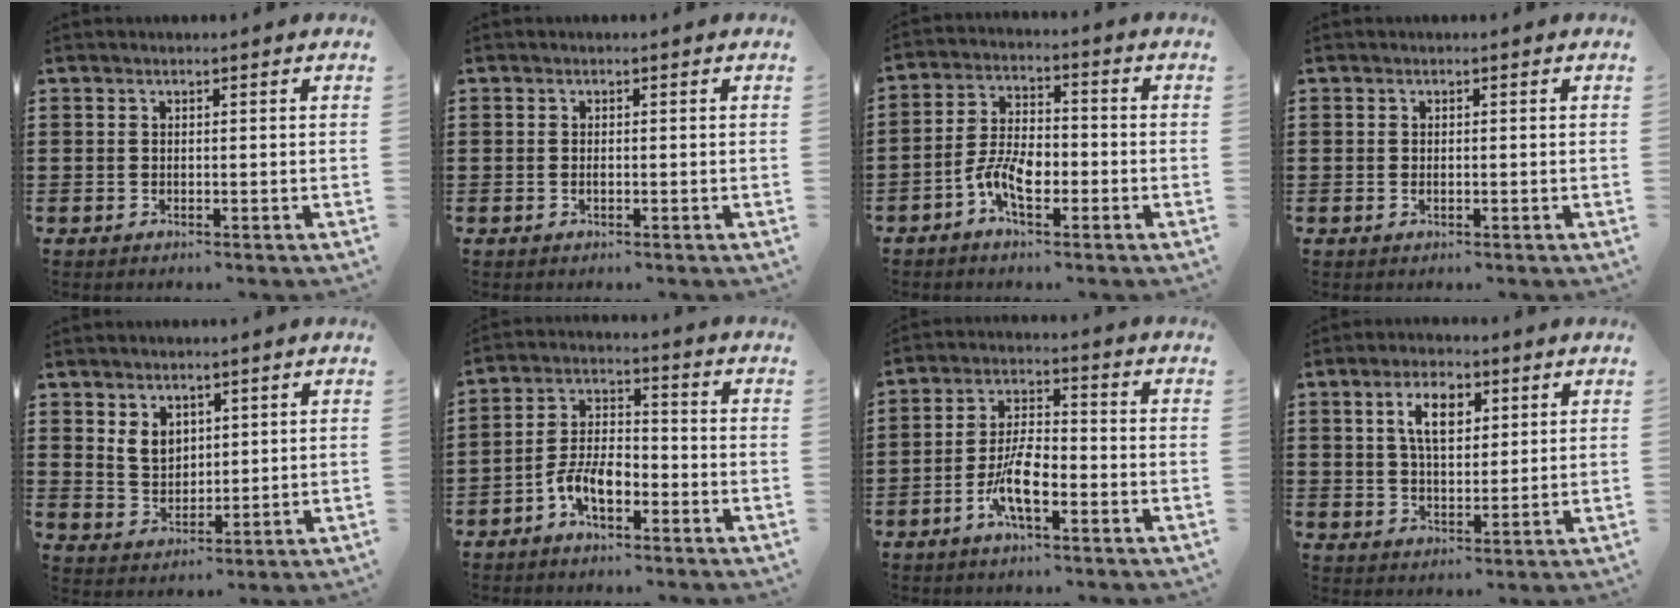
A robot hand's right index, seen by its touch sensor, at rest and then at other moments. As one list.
[{"total": 0.5, "force": [-0.2, 0.0, 0.5], "torque": [-0.012, -0.005, -0.002]}, {"total": 6.9, "force": [-3.1, 3.1, 5.3], "torque": [-0.125, -0.004, -0.062]}, {"total": 0.6, "force": [-0.2, 0.1, 0.6], "torque": [-0.014, -0.006, -0.002]}, {"total": 4.2, "force": [2.4, 3.1, 1.5], "torque": [-0.042, 0.012, 0.046]}, {"total": 6.3, "force": [-3.5, 2.9, 4.4], "torque": [-0.112, 0.001, -0.073]}, {"total": 7.6, "force": [-3.4, 2.5, 6.4], "torque": [-0.138, -0.007, -0.064]}, {"total": 6.0, "force": [2.4, 3.0, 4.6], "torque": [-0.088, 0.005, 0.037]}]